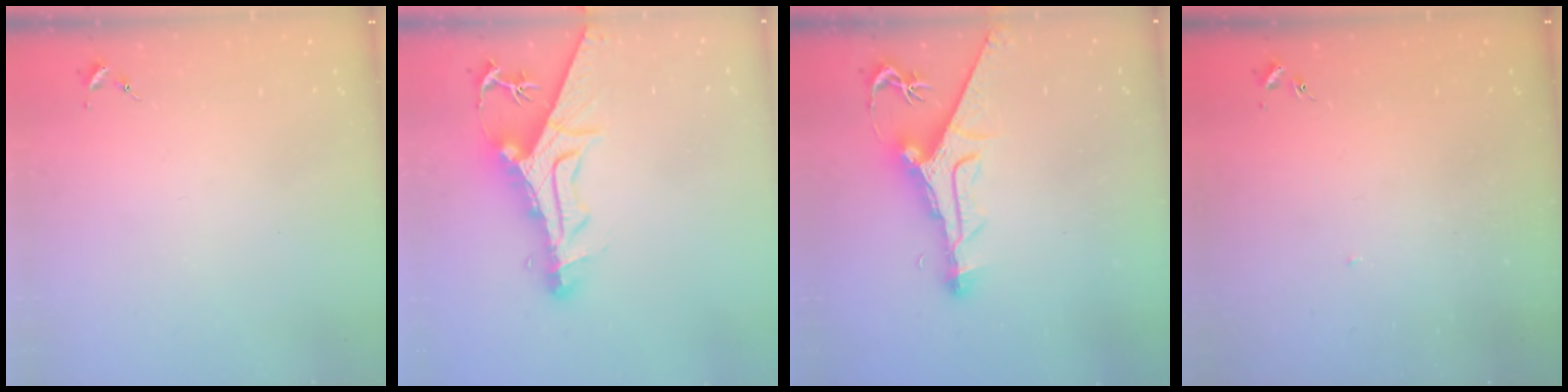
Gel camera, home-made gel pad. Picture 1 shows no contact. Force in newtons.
{"total": 17.4, "press": 17.3, "slide": 1.7}
{"total": 12.8, "press": 12.7, "slide": 1.7}
{"total": 1.2, "press": 1.2, "slide": 0.1}